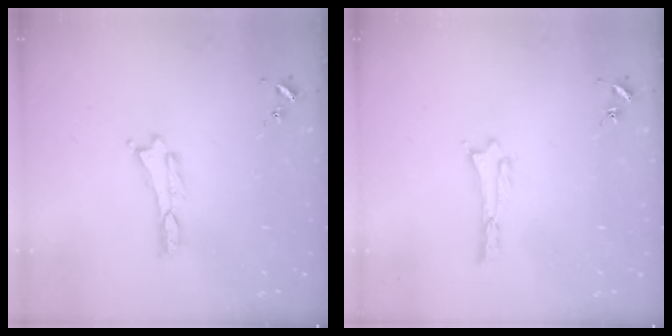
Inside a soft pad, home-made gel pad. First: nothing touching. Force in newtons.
{"total": 0.0}